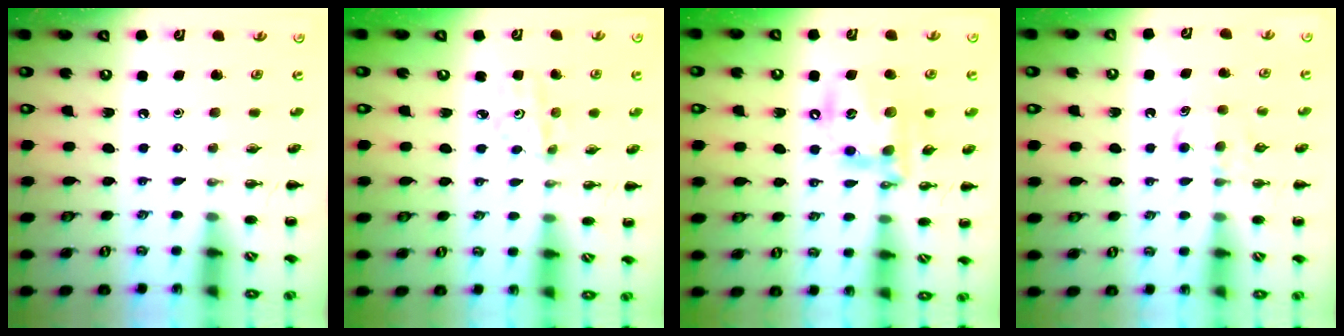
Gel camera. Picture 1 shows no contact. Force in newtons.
{"total": 4.4, "press": 4.2, "slide": 1.6}
{"total": 16.5, "press": 16.2, "slide": 3.3}
{"total": 4.6, "press": 4.4, "slide": 1.1}